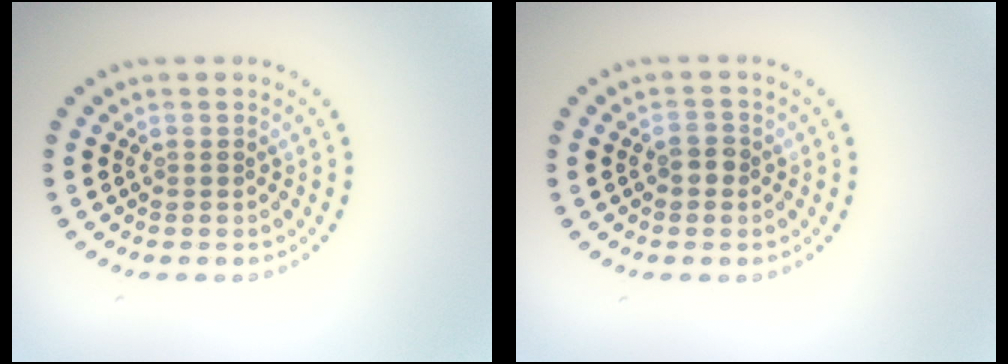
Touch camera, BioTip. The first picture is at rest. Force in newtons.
{"total": 1.4, "press": 1.3, "slide": 0.4}